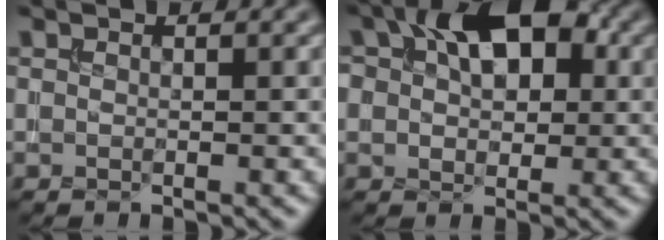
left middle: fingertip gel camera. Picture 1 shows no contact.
{"total": 8.4, "force": [2.6, 5.2, 6.0], "torque": [-0.083, 0.026, 0.028]}